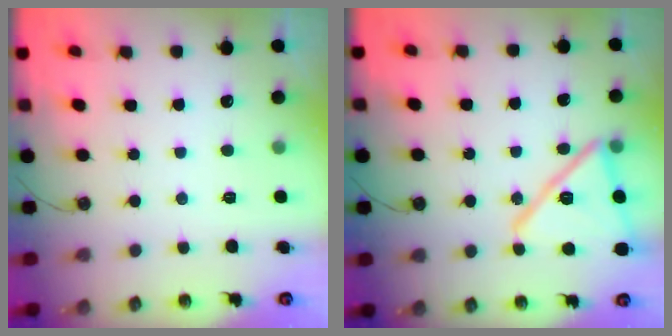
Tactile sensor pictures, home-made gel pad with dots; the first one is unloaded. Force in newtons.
{"total": 17.8, "press": 17.8, "slide": 0.5}